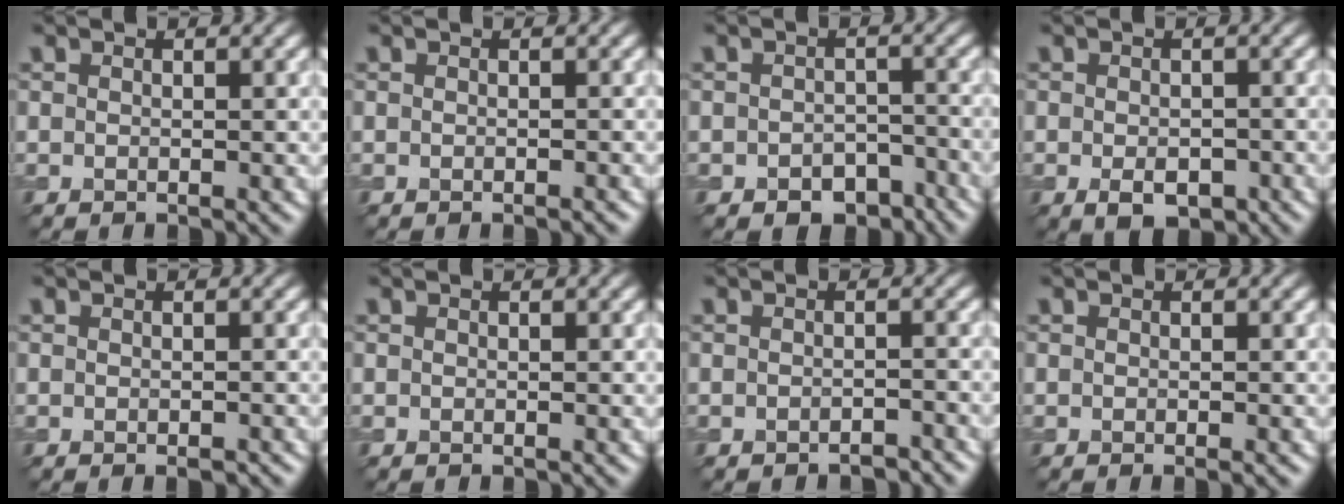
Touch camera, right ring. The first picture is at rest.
{"total": 0.5, "force": [-0.4, 0.1, 0.3], "torque": [-0.002, 0.000, -0.005]}
{"total": 3.6, "force": [-2.4, 2.2, 1.6], "torque": [-0.015, -0.005, -0.032]}
{"total": 3.0, "force": [-1.2, 1.7, 2.1], "torque": [-0.032, -0.007, -0.018]}
{"total": 0.9, "force": [-0.5, 0.3, 0.6], "torque": [-0.009, -0.003, -0.006]}
{"total": 0.0}
{"total": 1.4, "force": [-1.3, 0.4, 0.4], "torque": [-0.004, 0.002, -0.018]}
{"total": 0.6, "force": [-0.3, 0.0, 0.5], "torque": [-0.007, -0.003, -0.005]}